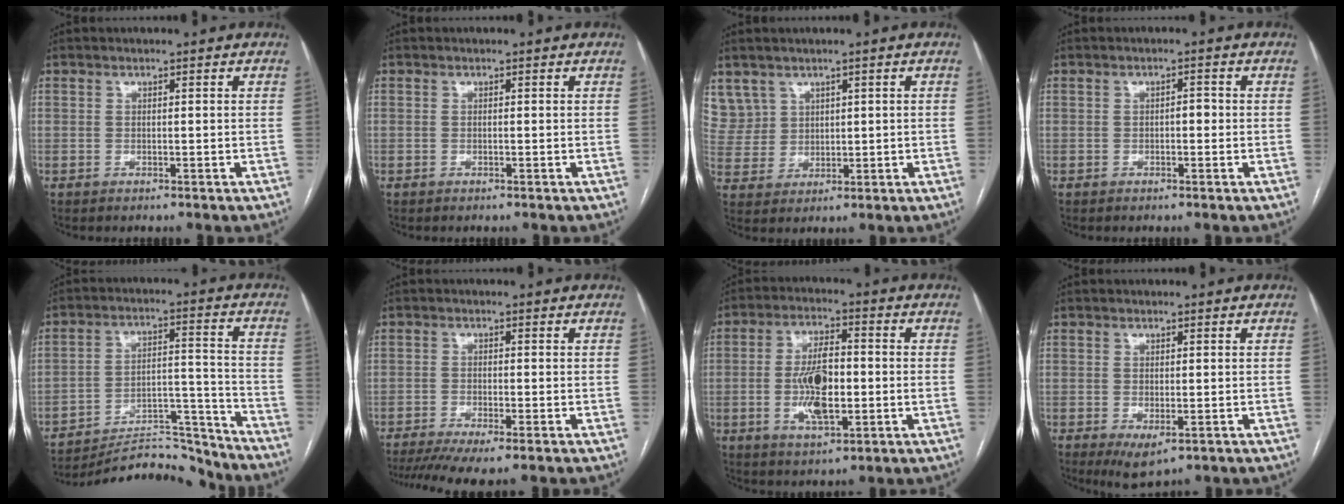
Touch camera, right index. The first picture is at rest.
{"total": 0.0}
{"total": 6.8, "force": [4.0, 5.5, 0.2], "torque": [-0.015, 0.019, 0.100]}
{"total": 1.4, "force": [-0.2, 0.7, 1.3], "torque": [-0.013, 0.005, -0.006]}
{"total": 17.0, "force": [-16.8, 1.4, 2.6], "torque": [-0.054, 0.031, -0.255]}
{"total": 8.1, "force": [-5.9, 0.7, 5.5], "torque": [-0.086, -0.011, -0.096]}
{"total": 9.8, "force": [-1.2, 3.3, 9.2], "torque": [-0.183, 0.001, -0.016]}
{"total": 3.9, "force": [-1.5, 1.5, 3.2], "torque": [-0.049, -0.010, -0.012]}